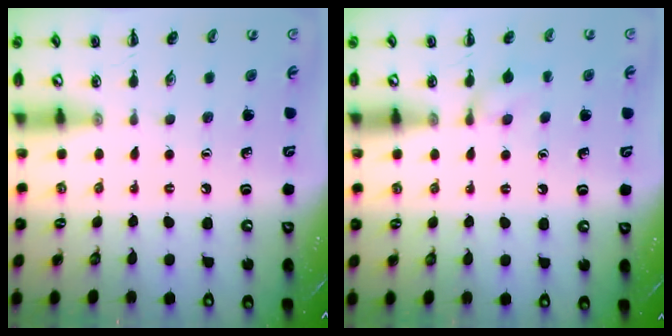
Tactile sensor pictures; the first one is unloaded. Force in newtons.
{"total": 6.0, "press": 5.8, "slide": 1.6}